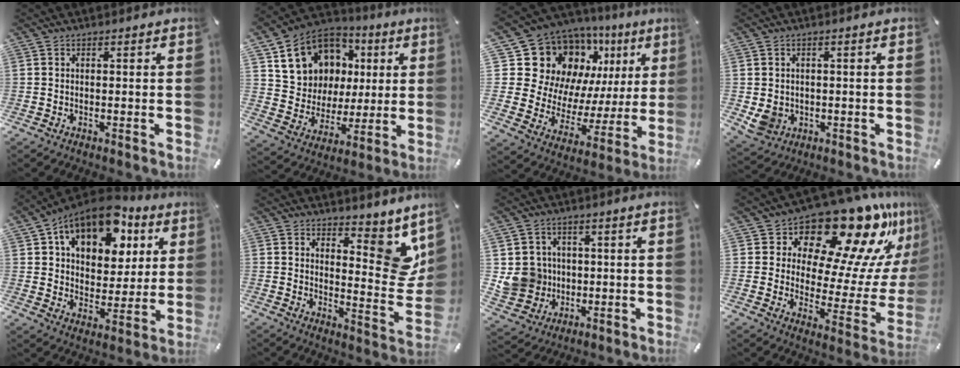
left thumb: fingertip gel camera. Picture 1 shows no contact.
{"total": 14.4, "force": [5.6, 12.7, 3.9], "torque": [-0.081, -0.033, 0.123]}
{"total": 19.6, "force": [11.2, 14.1, 7.8], "torque": [-0.115, -0.101, 0.232]}
{"total": 4.6, "force": [-0.1, 4.4, 1.5], "torque": [-0.045, 0.000, -0.002]}
{"total": 17.2, "force": [10.2, 10.5, 8.9], "torque": [-0.151, -0.049, 0.180]}
{"total": 12.1, "force": [7.4, 6.0, 7.5], "torque": [-0.057, -0.078, 0.129]}
{"total": 9.0, "force": [0.7, 8.9, 1.7], "torque": [-0.055, -0.003, 0.022]}
{"total": 20.7, "force": [16.7, 7.7, 9.6], "torque": [-0.114, -0.154, 0.268]}